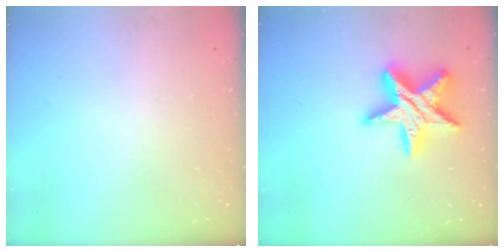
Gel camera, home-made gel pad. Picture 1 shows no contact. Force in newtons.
{"total": 17.9, "press": 17.9, "slide": 1.1}